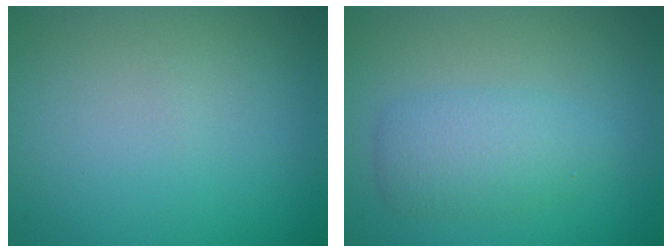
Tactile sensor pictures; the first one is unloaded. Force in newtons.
{"total": 3.3, "press": 3.3, "slide": 0.1}